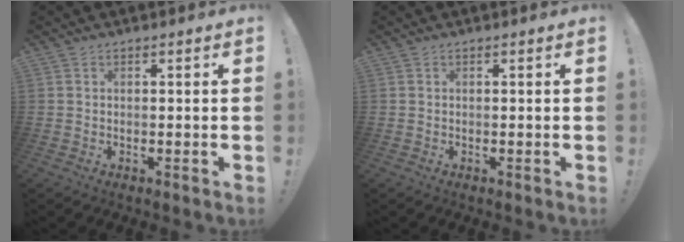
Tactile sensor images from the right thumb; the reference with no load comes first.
{"total": 0.0}